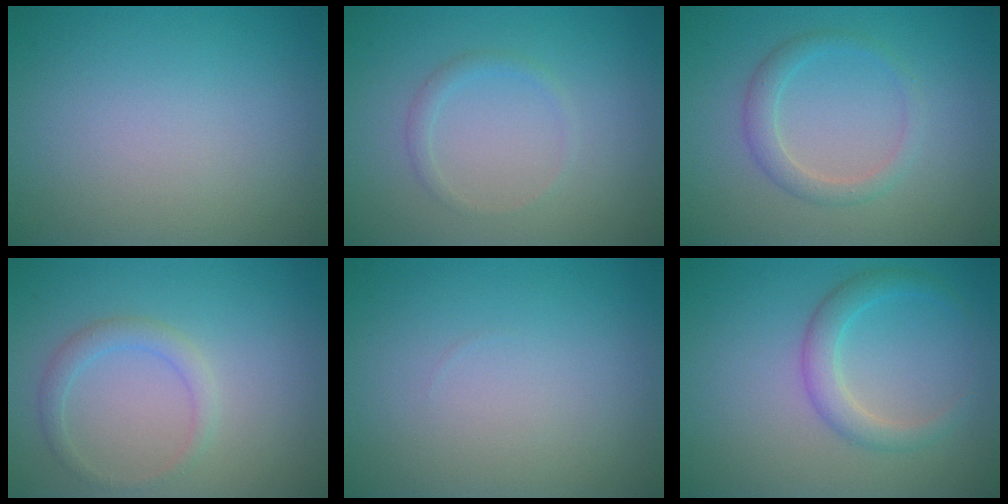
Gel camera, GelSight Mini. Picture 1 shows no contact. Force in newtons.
{"total": 1.1, "press": 1.1, "slide": 0.1}
{"total": 2.0, "press": 2.0, "slide": 0.1}
{"total": 1.7, "press": 1.7, "slide": 0.2}
{"total": 0.0}
{"total": 2.6, "press": 2.6, "slide": 0.0}